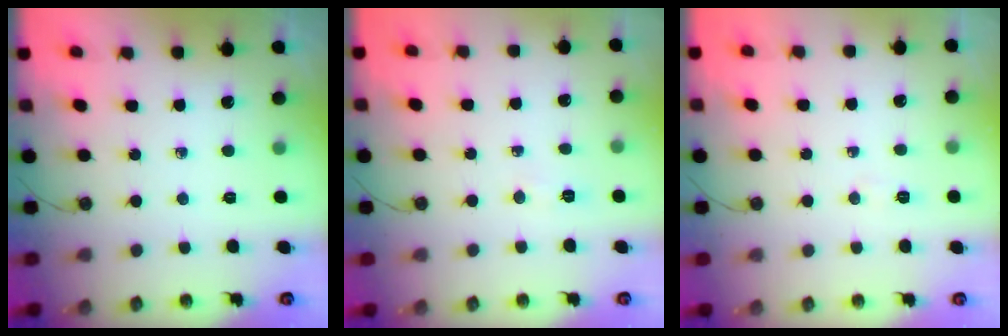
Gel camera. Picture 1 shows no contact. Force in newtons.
{"total": 4.2, "press": 4.2, "slide": 0.6}
{"total": 4.0, "press": 3.5, "slide": 2.1}